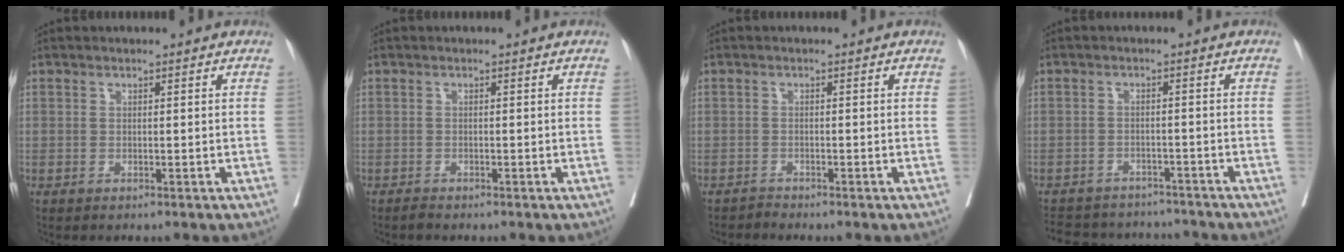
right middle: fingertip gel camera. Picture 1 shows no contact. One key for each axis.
{"total": 0.7, "fx": -0.6, "fy": 0.1, "fz": 0.1, "tx": -0.008, "ty": -0.002, "tz": -0.013}
{"total": 0.9, "fx": -0.8, "fy": -0.2, "fz": -0.4, "tx": 0.005, "ty": -0.006, "tz": -0.016}
{"total": 12.7, "fx": -11.7, "fy": 4.0, "fz": 3.0, "tx": -0.064, "ty": 0.012, "tz": -0.152}